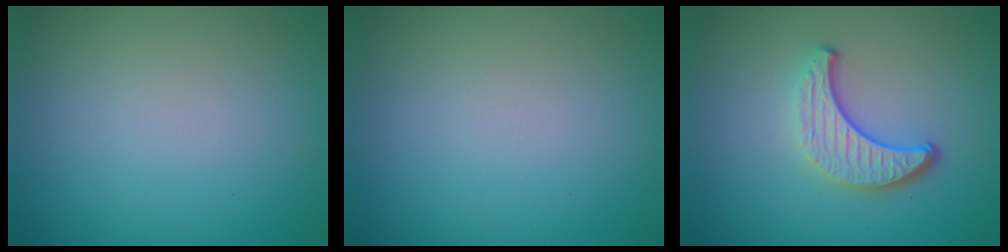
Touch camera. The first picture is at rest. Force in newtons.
{"total": 0.0}
{"total": 4.0, "press": 2.9, "slide": 2.7}